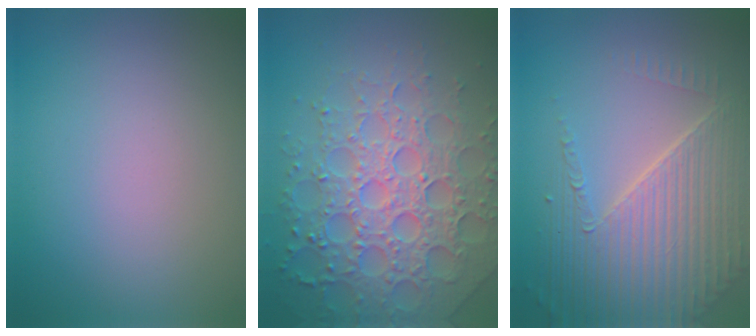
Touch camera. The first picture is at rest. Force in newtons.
{"total": 7.2, "press": 7.0, "slide": 1.7}
{"total": 7.2, "press": 5.2, "slide": 5.1}